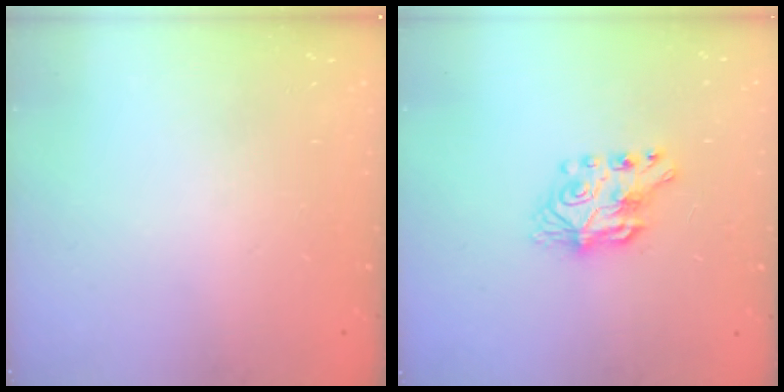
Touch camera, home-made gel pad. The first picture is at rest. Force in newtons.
{"total": 7.7, "press": 7.6, "slide": 0.7}